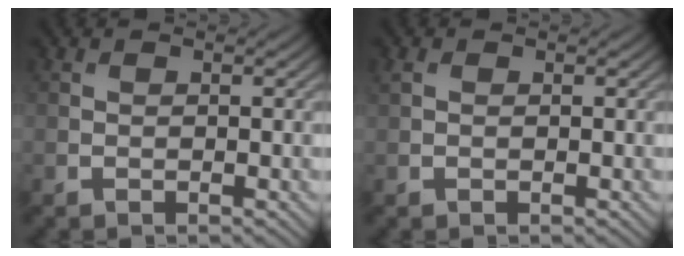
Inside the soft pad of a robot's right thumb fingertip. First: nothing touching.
{"total": 1.2, "force": [0.4, 0.8, 0.8], "torque": [-0.020, 0.003, 0.007]}